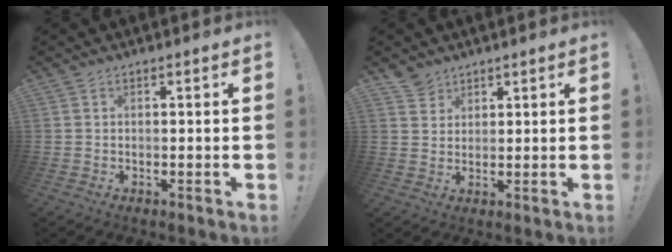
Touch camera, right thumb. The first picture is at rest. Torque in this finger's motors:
{"motor_torque": [-0.20, 0.27, 0.01, 0.29, -0.03]}